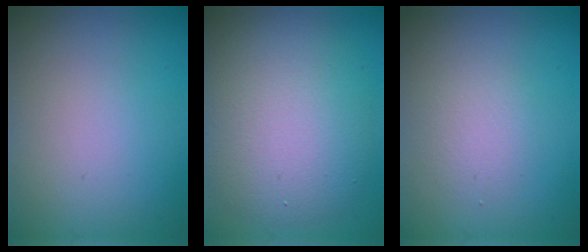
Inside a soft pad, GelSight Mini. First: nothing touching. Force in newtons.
{"total": 7.4, "press": 7.4, "slide": 0.6}
{"total": 1.6, "press": 1.6, "slide": 0.1}